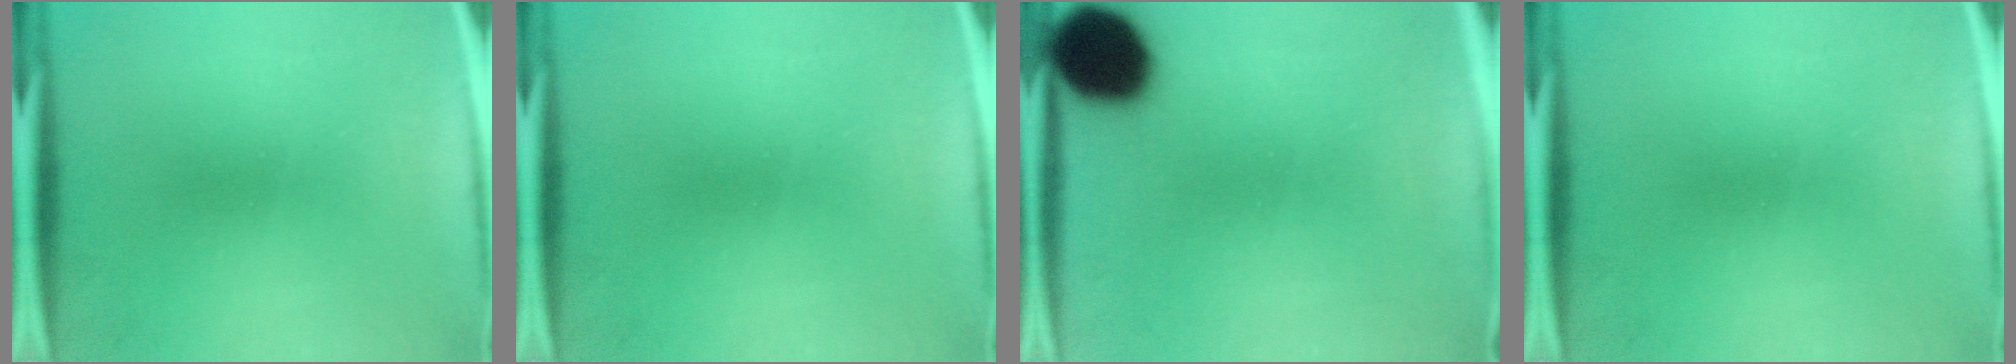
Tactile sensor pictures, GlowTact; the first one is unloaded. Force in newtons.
{"total": 0.0}
{"total": 16.3}
{"total": 0.0}